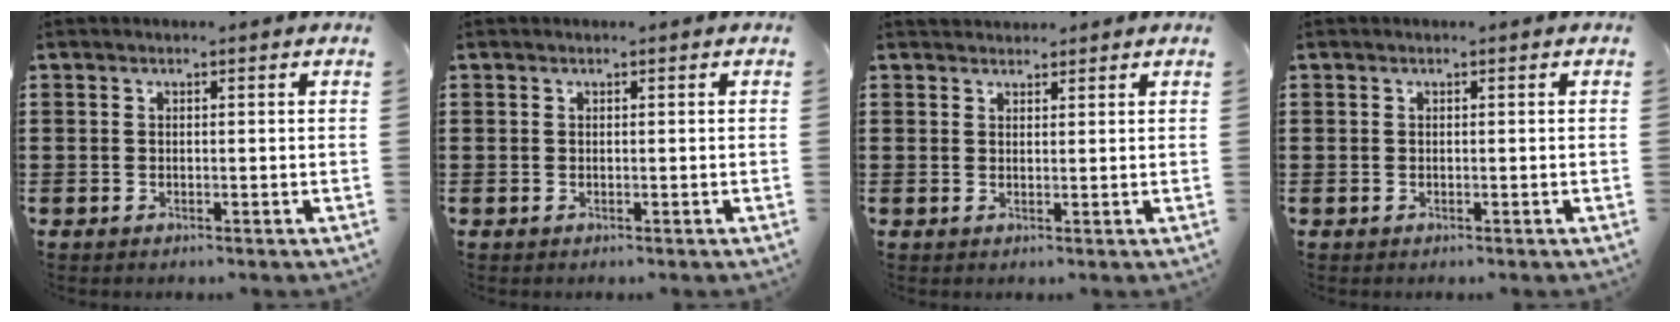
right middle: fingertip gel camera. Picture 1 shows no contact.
{"total": 0.0}
{"total": 1.5, "force": [1.4, 0.5, -0.2], "torque": [0.000, 0.004, 0.028]}
{"total": 0.0}